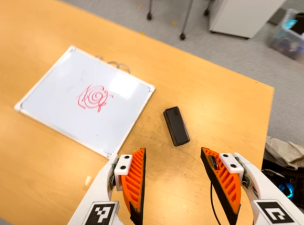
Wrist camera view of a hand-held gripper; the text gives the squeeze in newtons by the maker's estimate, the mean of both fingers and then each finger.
{"total": 0.0}